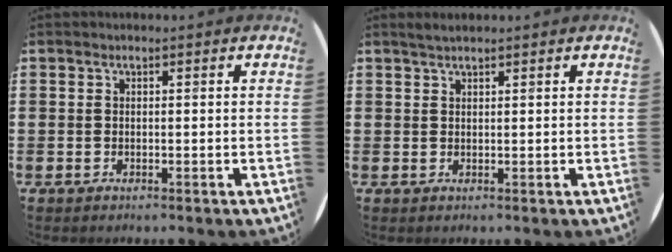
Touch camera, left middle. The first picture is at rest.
{"total": 1.2, "force": [1.1, 0.0, 0.5], "torque": [-0.010, 0.001, 0.020]}